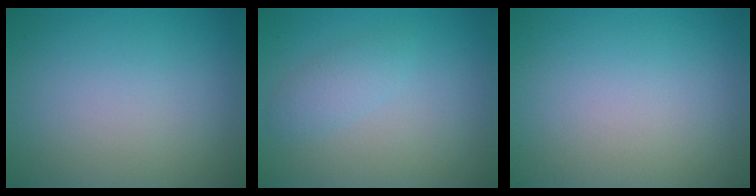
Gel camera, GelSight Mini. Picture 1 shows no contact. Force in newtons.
{"total": 1.6, "press": 1.6, "slide": 0.0}
{"total": 0.0}